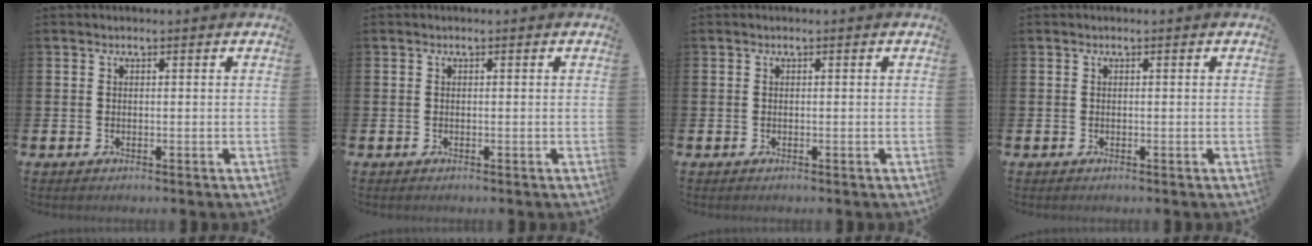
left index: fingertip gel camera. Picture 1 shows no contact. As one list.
[{"total": 0.0}, {"total": 0.0}, {"total": 0.0}]